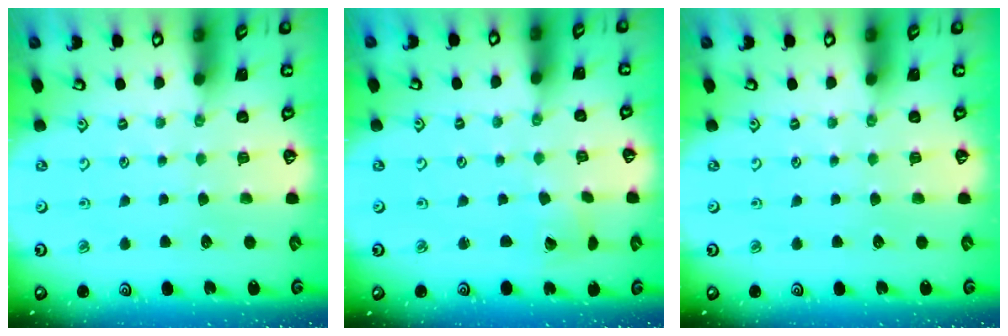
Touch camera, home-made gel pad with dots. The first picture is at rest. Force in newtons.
{"total": 2.9, "press": 2.9, "slide": 0.2}
{"total": 0.0}